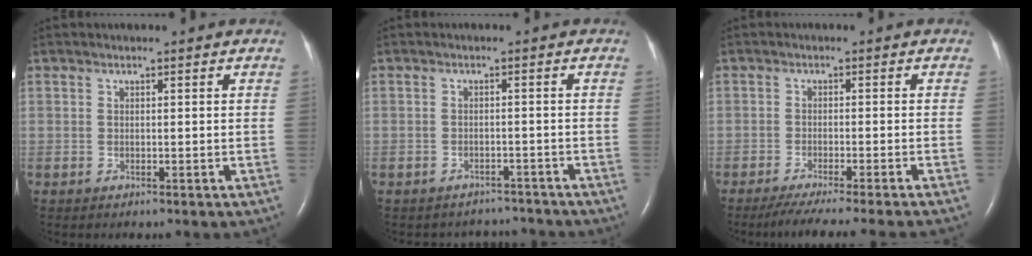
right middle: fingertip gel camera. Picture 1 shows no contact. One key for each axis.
{"total": 5.5, "fx": -5.2, "fy": 1.9, "fz": -0.5, "tx": 0.004, "ty": 0.015, "tz": -0.061}
{"total": 11.5, "fx": -10.0, "fy": -1.3, "fz": 5.5, "tx": -0.056, "ty": -0.031, "tz": -0.143}